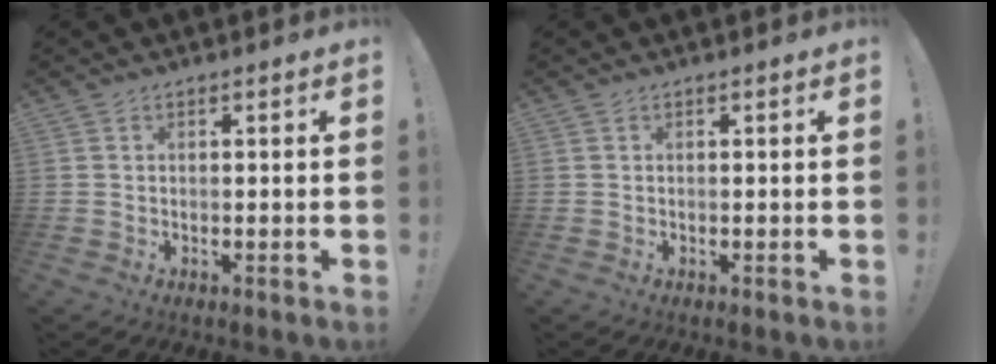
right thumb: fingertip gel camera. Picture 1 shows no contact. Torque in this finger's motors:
{"motor_torque": [-0.01, 0.00, 0.00, 0.00, 0.02]}